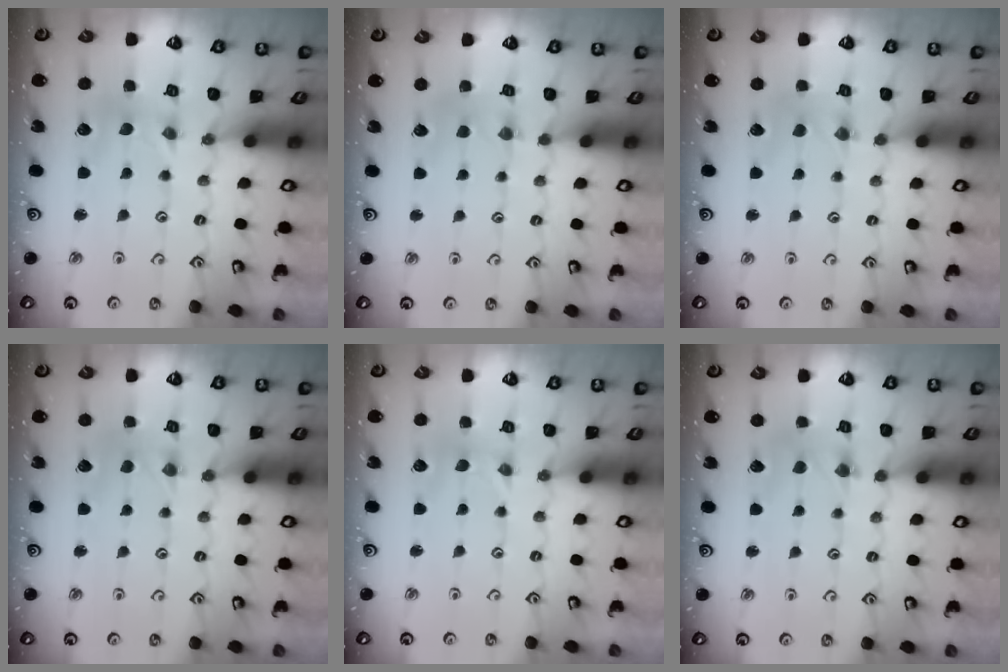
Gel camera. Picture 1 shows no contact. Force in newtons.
{"total": 2.3, "press": 2.3, "slide": 0.3}
{"total": 0.0}
{"total": 0.0}
{"total": 0.0}
{"total": 1.9, "press": 1.9, "slide": 0.3}